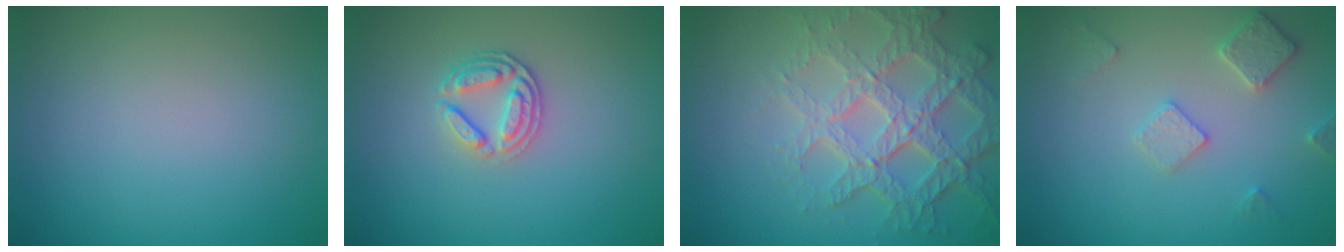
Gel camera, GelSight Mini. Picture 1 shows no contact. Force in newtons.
{"total": 2.6, "press": 2.4, "slide": 1.0}
{"total": 7.2, "press": 5.1, "slide": 5.0}
{"total": 2.9, "press": 2.9, "slide": 0.4}